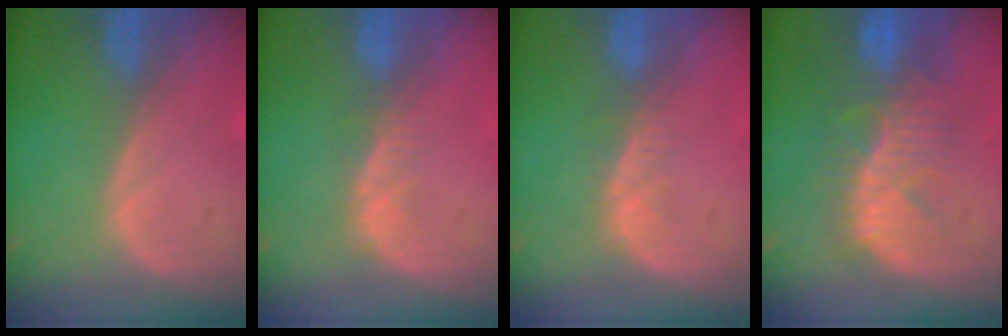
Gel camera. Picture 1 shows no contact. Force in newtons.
{"total": 2.8, "press": 2.3, "slide": 1.7}
{"total": 2.8, "press": 2.3, "slide": 1.7}
{"total": 10.3, "press": 8.9, "slide": 5.2}